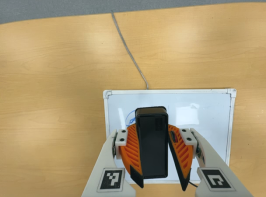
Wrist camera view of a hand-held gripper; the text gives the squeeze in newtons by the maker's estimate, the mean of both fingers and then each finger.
{"total": 8.7, "left": 9.9, "right": 7.5}